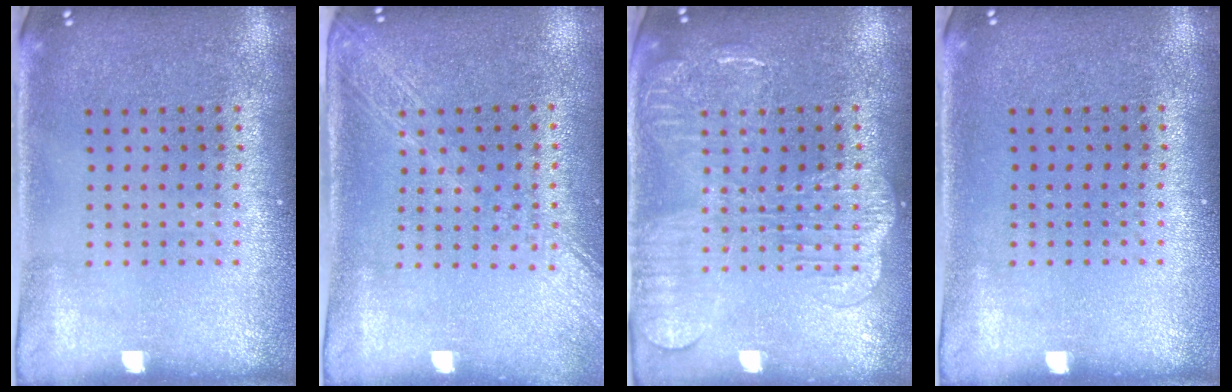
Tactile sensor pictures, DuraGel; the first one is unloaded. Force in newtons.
{"total": 1.8, "press": 1.5, "slide": 1.0}
{"total": 2.2, "press": 2.1, "slide": 0.5}
{"total": 0.0}